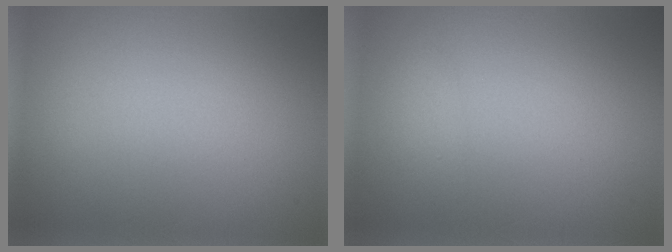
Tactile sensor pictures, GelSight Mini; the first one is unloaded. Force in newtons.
{"total": 0.7, "press": 0.7, "slide": 0.0}